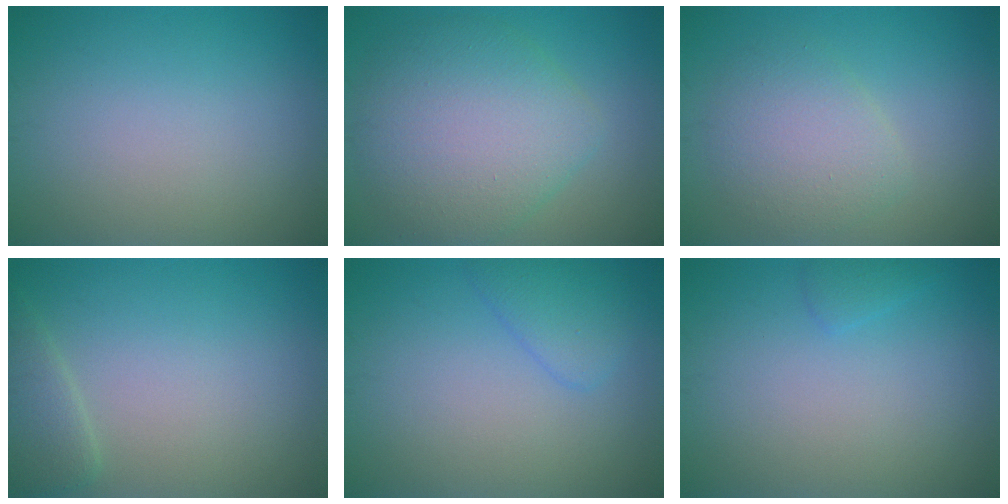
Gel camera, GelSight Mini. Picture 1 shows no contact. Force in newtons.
{"total": 7.6, "press": 7.6, "slide": 0.2}
{"total": 3.8, "press": 3.8, "slide": 0.1}
{"total": 2.4, "press": 2.4, "slide": 0.0}
{"total": 2.2, "press": 2.1, "slide": 0.2}
{"total": 0.9, "press": 0.9, "slide": 0.1}